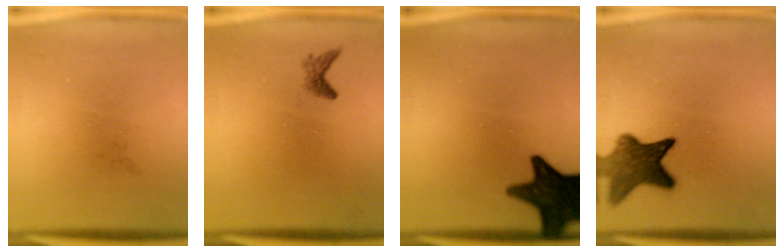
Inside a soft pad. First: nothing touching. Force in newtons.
{"total": 1.1}
{"total": 16.6}
{"total": 8.3}